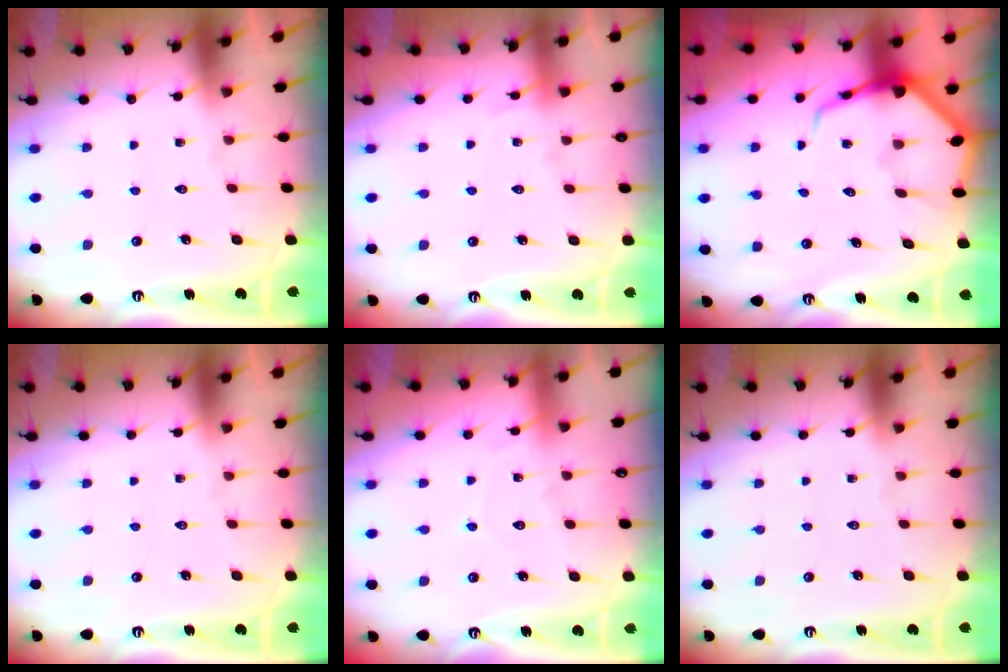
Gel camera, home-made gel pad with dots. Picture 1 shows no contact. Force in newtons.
{"total": 5.0, "press": 5.0, "slide": 0.6}
{"total": 7.8, "press": 7.7, "slide": 0.8}
{"total": 0.0}
{"total": 3.6, "press": 3.6, "slide": 0.4}
{"total": 0.0}